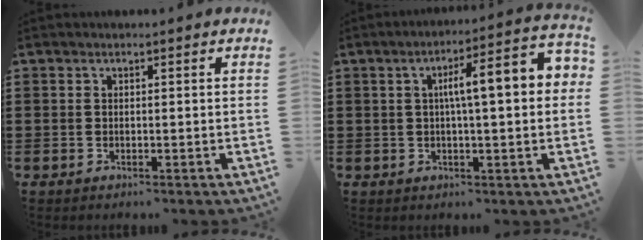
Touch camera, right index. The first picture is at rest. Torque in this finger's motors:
{"motor_torque": [1.17, -0.81, 0.71, 0.20]}